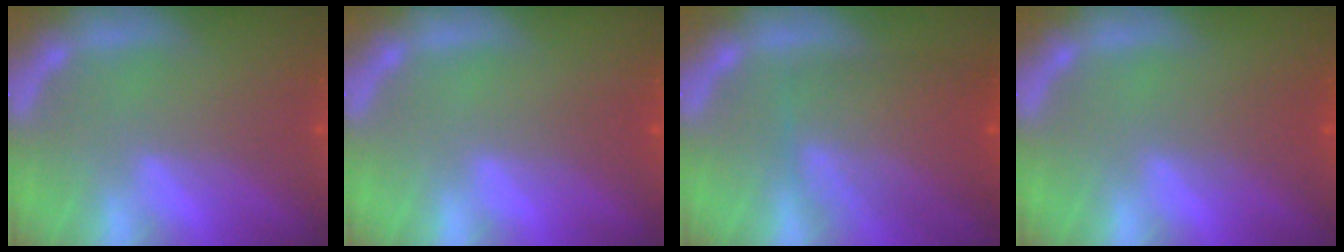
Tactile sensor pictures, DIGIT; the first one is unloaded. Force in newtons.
{"total": 0.9}
{"total": 8.1}
{"total": 2.0}